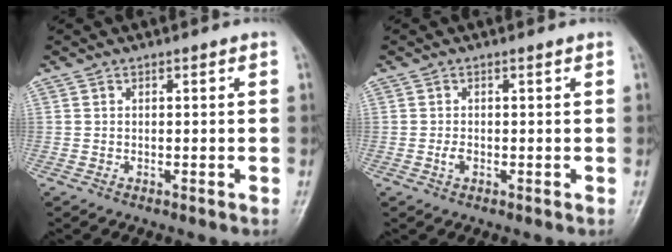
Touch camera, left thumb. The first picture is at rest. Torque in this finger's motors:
{"motor_torque": [0.01, 0.08, 0.30, -0.18, 0.00]}